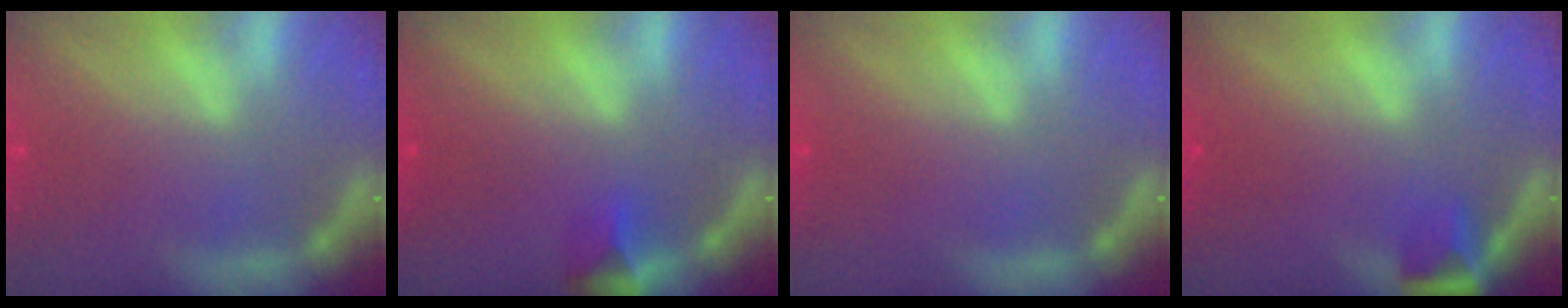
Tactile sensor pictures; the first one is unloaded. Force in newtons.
{"total": 1.9}
{"total": 0.0}
{"total": 2.4}